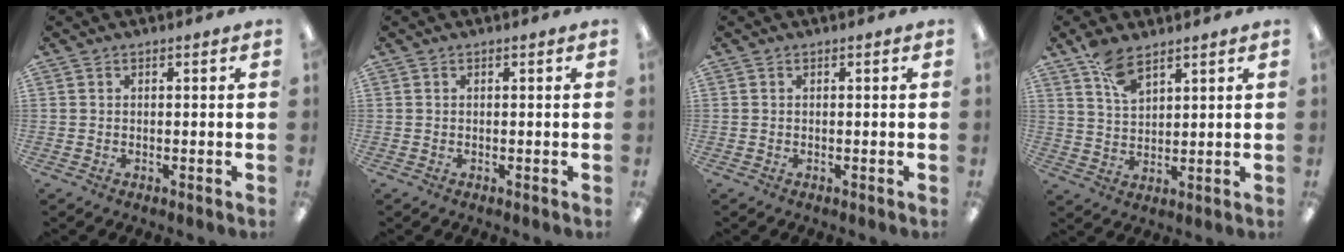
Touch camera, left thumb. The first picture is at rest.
{"total": 0.0}
{"total": 0.0}
{"total": 7.4, "force": [5.3, 3.1, 4.1], "torque": [-0.077, -0.024, 0.098]}